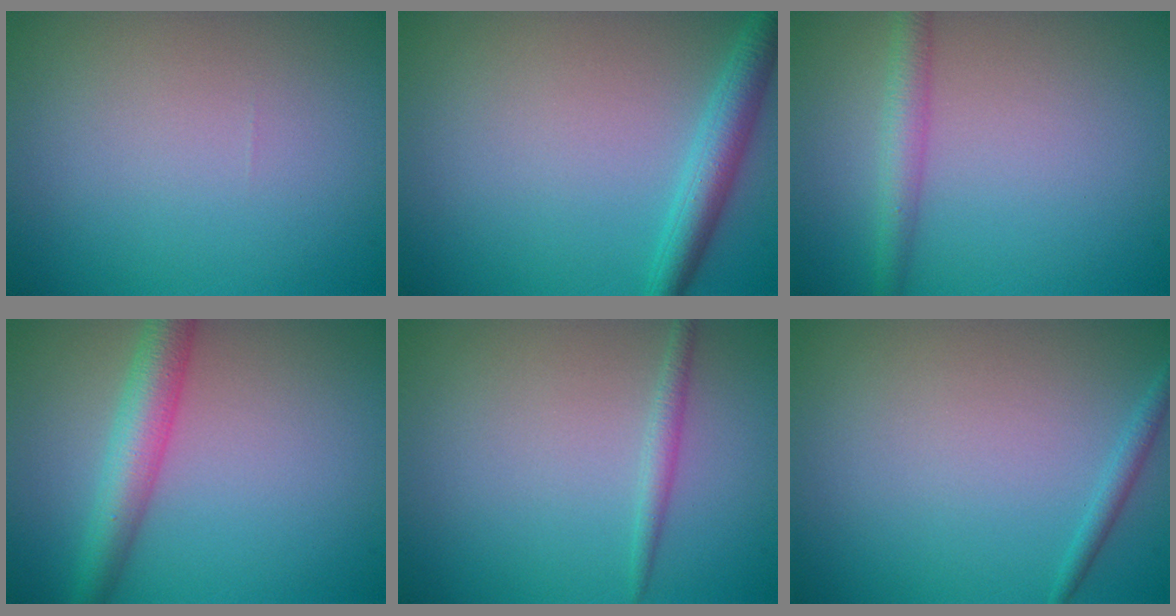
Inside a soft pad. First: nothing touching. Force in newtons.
{"total": 3.4, "press": 3.4, "slide": 0.1}
{"total": 2.5, "press": 2.5, "slide": 0.1}
{"total": 4.4, "press": 4.4, "slide": 0.1}
{"total": 1.3, "press": 1.3, "slide": 0.1}
{"total": 1.1, "press": 1.1, "slide": 0.1}